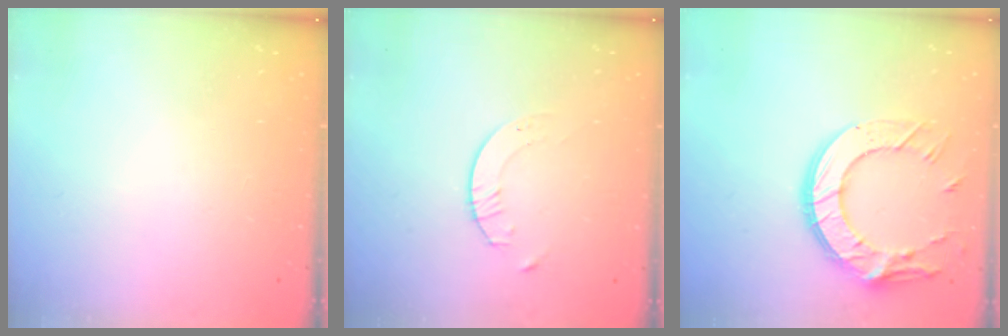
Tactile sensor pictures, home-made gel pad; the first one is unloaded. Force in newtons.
{"total": 1.7, "press": 1.7, "slide": 0.2}
{"total": 17.3, "press": 17.2, "slide": 1.3}